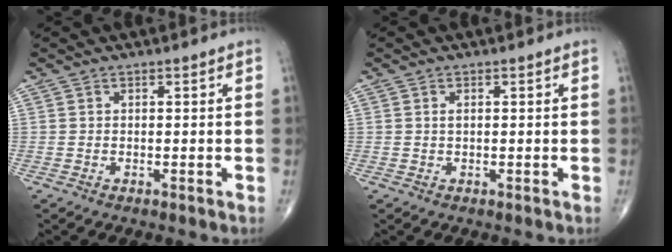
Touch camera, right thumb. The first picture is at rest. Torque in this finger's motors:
{"motor_torque": [-0.49, -0.21, -0.07, -0.08, 0.03]}